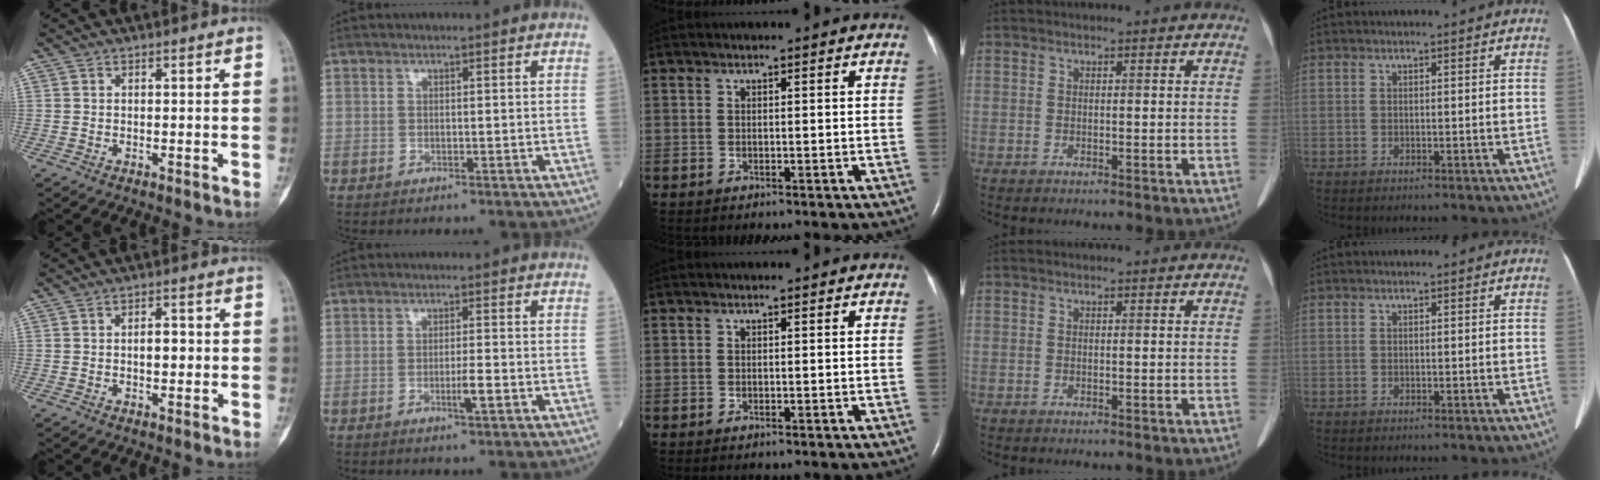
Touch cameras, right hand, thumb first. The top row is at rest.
{"thumb": {"total": 3.2, "force": [-0.1, 1.8, 2.6], "torque": [-0.028, 0.008, -0.003]}, "index": {"total": 2.4, "force": [-0.9, 0.0, 2.3], "torque": [-0.041, -0.002, -0.013]}}